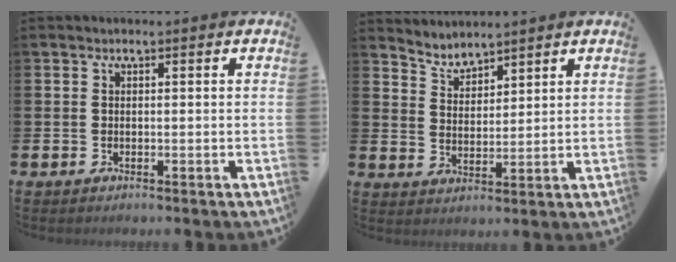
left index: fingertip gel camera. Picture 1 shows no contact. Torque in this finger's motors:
{"motor_torque": [0.47, -0.41, -0.02, -0.01]}